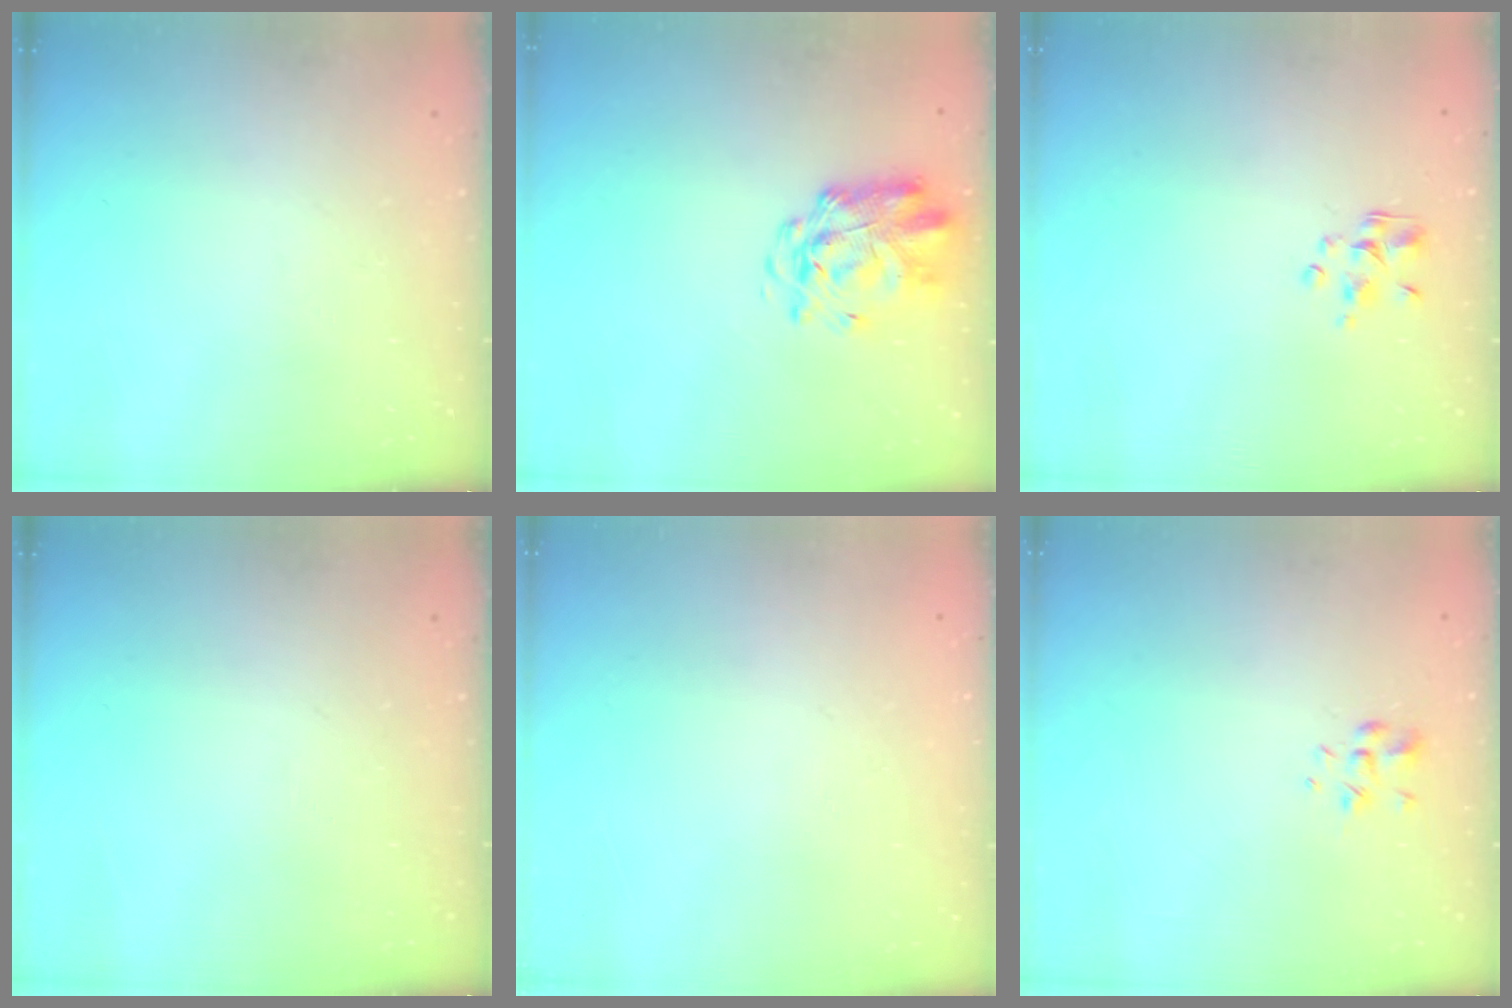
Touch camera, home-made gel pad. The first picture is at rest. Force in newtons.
{"total": 3.1, "press": 3.0, "slide": 0.8}
{"total": 1.9, "press": 1.8, "slide": 0.6}
{"total": 0.0}
{"total": 1.7, "press": 1.7, "slide": 0.2}
{"total": 1.3, "press": 1.2, "slide": 0.6}